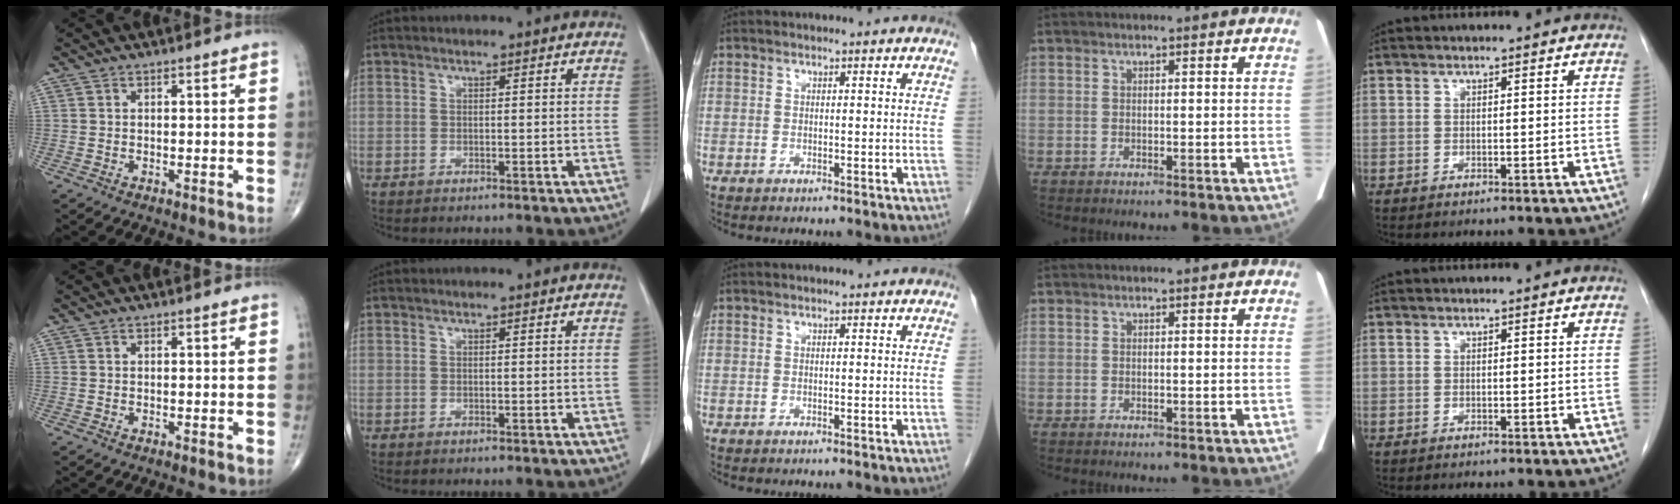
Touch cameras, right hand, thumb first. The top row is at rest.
{}